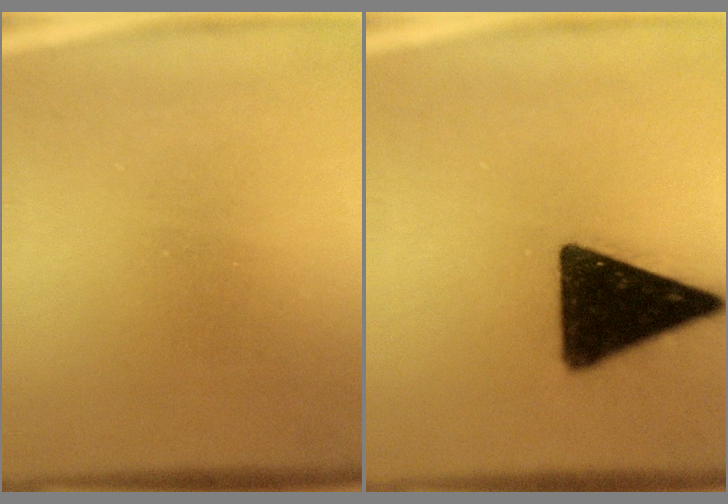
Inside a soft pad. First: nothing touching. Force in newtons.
{"total": 17.4}